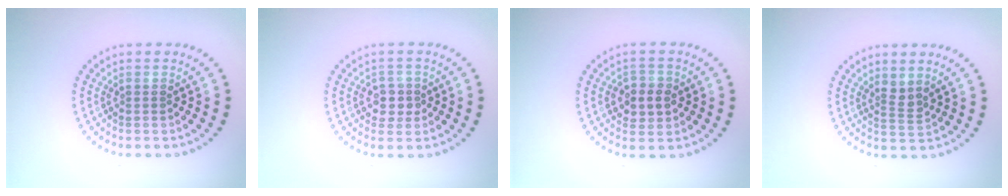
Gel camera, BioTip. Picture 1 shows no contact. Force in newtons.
{"total": 2.1, "press": 2.0, "slide": 0.7}
{"total": 2.8, "press": 2.8, "slide": 0.4}
{"total": 1.6, "press": 1.1, "slide": 1.1}